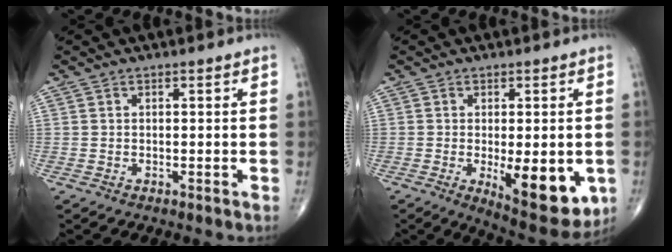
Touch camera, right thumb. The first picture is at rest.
{"total": 13.7, "force": [-3.2, 5.4, 12.2], "torque": [-0.148, -0.023, -0.030]}